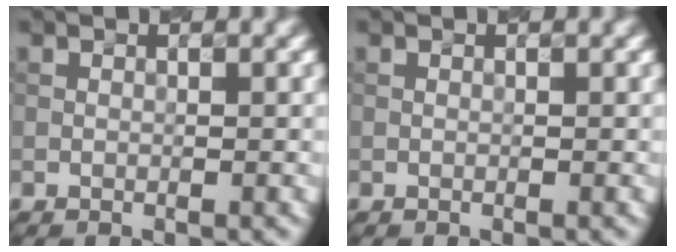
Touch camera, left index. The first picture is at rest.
{"total": 0.0}